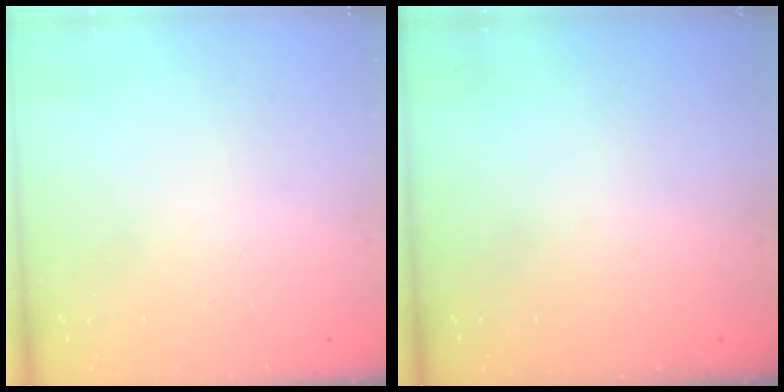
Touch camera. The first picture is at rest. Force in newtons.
{"total": 0.0}